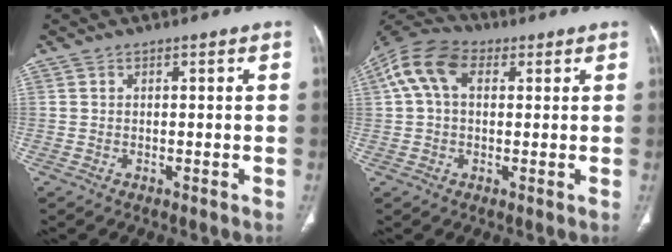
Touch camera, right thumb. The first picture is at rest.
{"total": 10.6, "force": [2.9, 7.0, 7.5], "torque": [-0.151, 0.035, 0.045]}